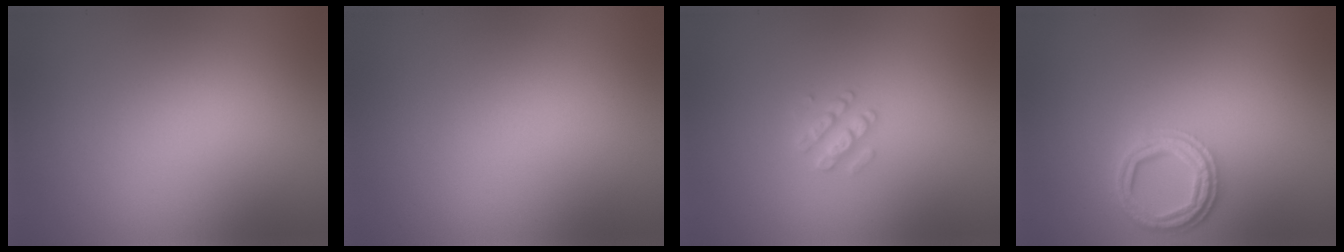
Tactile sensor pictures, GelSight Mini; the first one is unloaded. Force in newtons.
{"total": 0.0}
{"total": 1.9, "press": 1.9, "slide": 0.3}
{"total": 3.6, "press": 2.8, "slide": 2.3}